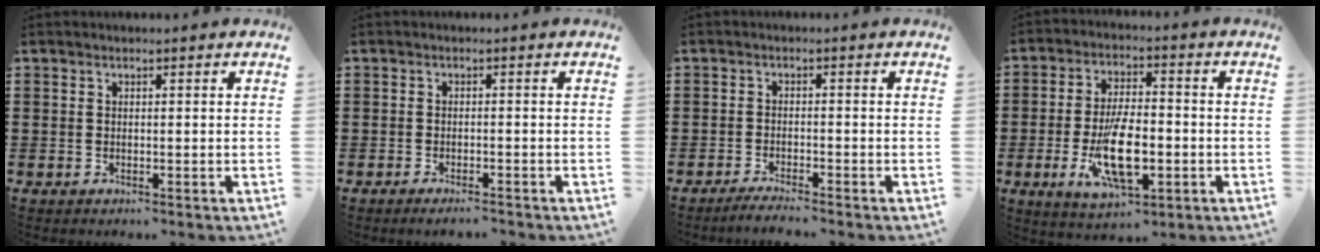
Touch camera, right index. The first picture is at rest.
{"total": 1.4, "force": [-1.3, 0.1, 0.6], "torque": [-0.013, -0.001, -0.023]}
{"total": 2.2, "force": [-2.1, -0.3, 0.6], "torque": [-0.010, -0.001, -0.040]}
{"total": 10.9, "force": [-3.0, 4.5, 9.5], "torque": [-0.183, -0.010, -0.051]}